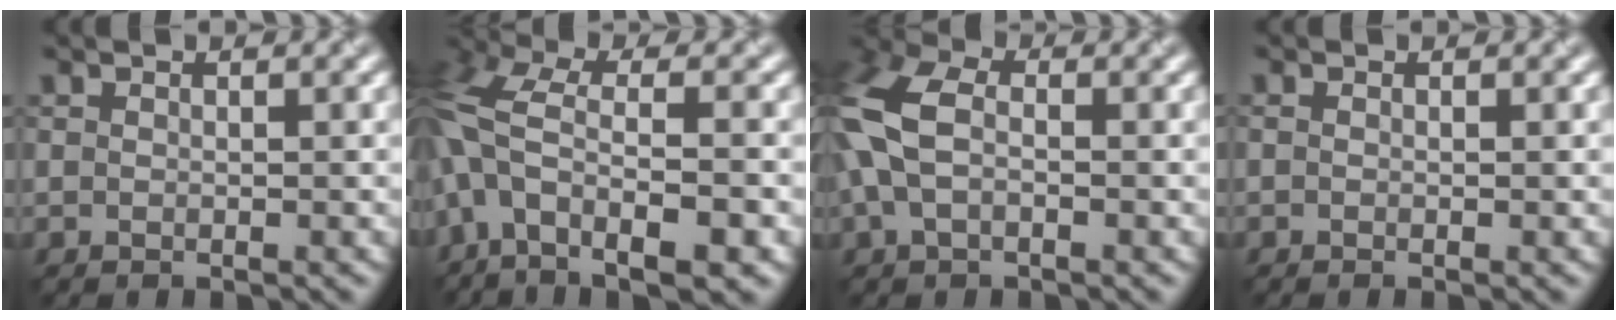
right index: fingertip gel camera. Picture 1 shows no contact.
{"total": 10.4, "force": [-4.0, 5.0, 8.2], "torque": [-0.193, 0.017, -0.050]}
{"total": 6.4, "force": [-0.6, 3.9, 5.0], "torque": [-0.149, 0.022, -0.011]}
{"total": 0.9, "force": [-0.3, 0.2, 0.8], "torque": [-0.007, 0.002, -0.011]}